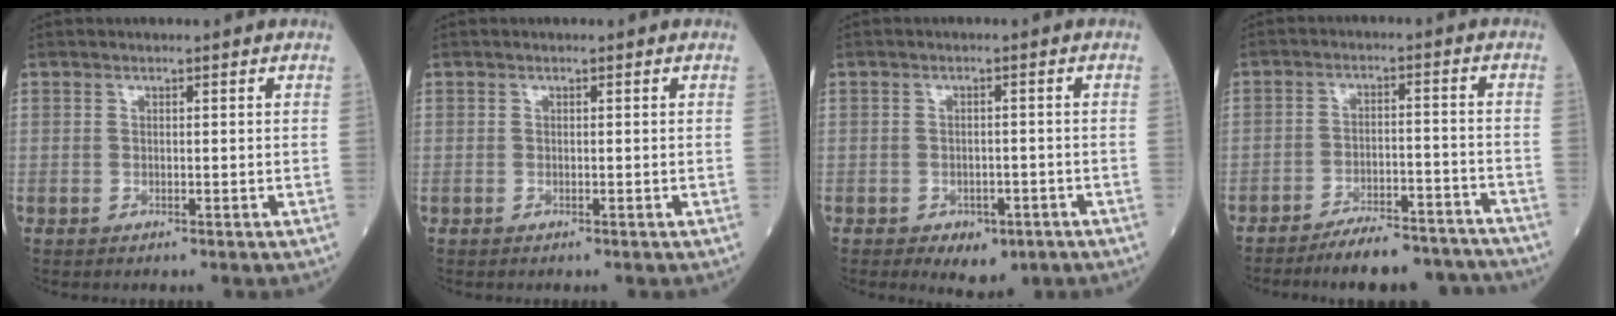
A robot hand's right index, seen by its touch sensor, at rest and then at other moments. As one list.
[{"total": 0.0}, {"total": 4.8, "force": [-2.9, 2.7, 2.7], "torque": [-0.030, 0.000, -0.032]}, {"total": 11.9, "force": [-11.2, 2.2, 3.6], "torque": [-0.036, 0.018, -0.159]}]